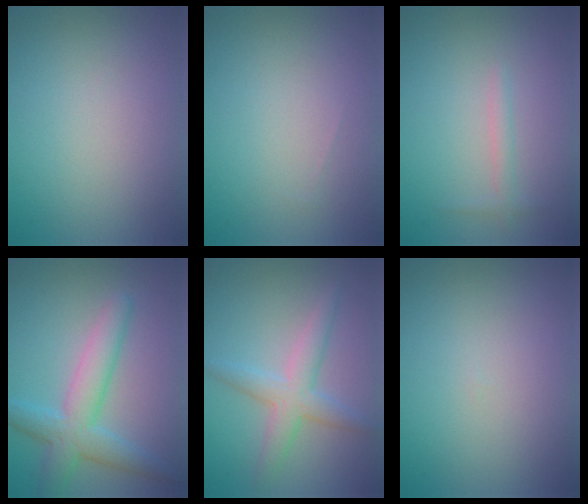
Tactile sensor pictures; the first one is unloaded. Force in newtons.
{"total": 0.0}
{"total": 1.1, "press": 1.1, "slide": 0.1}
{"total": 5.1, "press": 5.1, "slide": 0.1}
{"total": 3.5, "press": 3.5, "slide": 0.1}
{"total": 0.0}